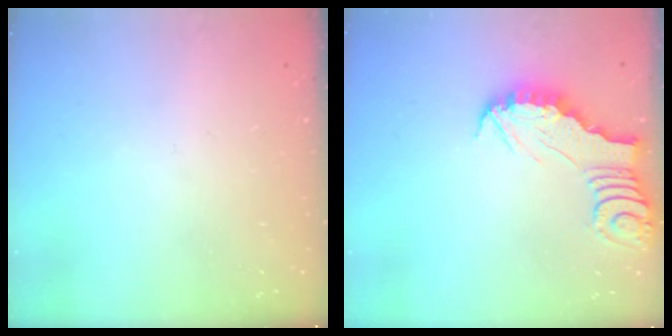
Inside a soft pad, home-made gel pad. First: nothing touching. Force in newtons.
{"total": 2.9, "press": 2.9, "slide": 0.3}